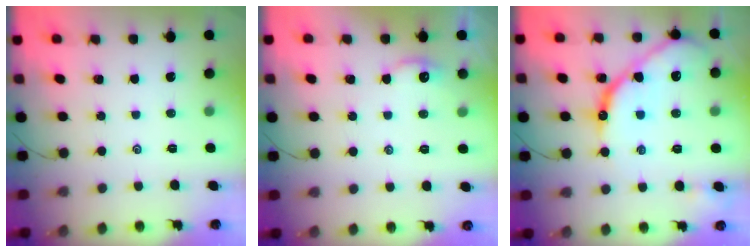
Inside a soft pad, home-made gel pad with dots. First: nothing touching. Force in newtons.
{"total": 3.3, "press": 3.3, "slide": 0.7}
{"total": 15.6, "press": 15.5, "slide": 1.1}